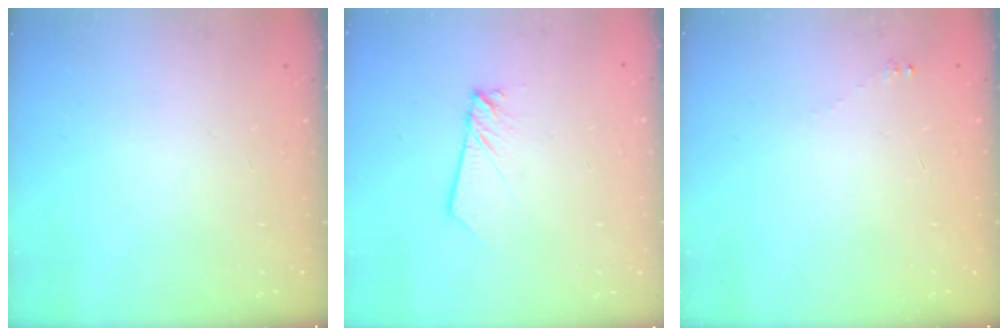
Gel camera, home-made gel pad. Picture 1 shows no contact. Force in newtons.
{"total": 2.0, "press": 2.0, "slide": 0.2}
{"total": 1.7, "press": 1.6, "slide": 0.2}